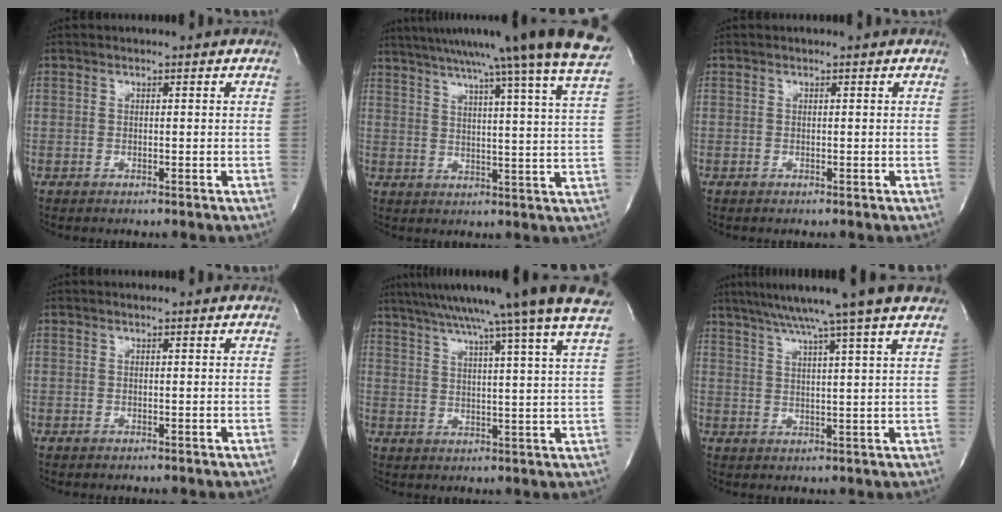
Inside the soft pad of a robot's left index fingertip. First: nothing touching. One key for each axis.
{"total": 26.3, "fx": 22.2, "fy": -1.7, "fz": 13.9, "tx": -0.229, "ty": -0.037, "tz": 0.284}
{"total": 0.0}
{"total": 0.0}
{"total": 21.8, "fx": 18.0, "fy": -2.0, "fz": 12.1, "tx": -0.208, "ty": -0.013, "tz": 0.238}
{"total": 13.5, "fx": 10.8, "fy": -1.9, "fz": 8.0, "tx": -0.132, "ty": 0.008, "tz": 0.144}